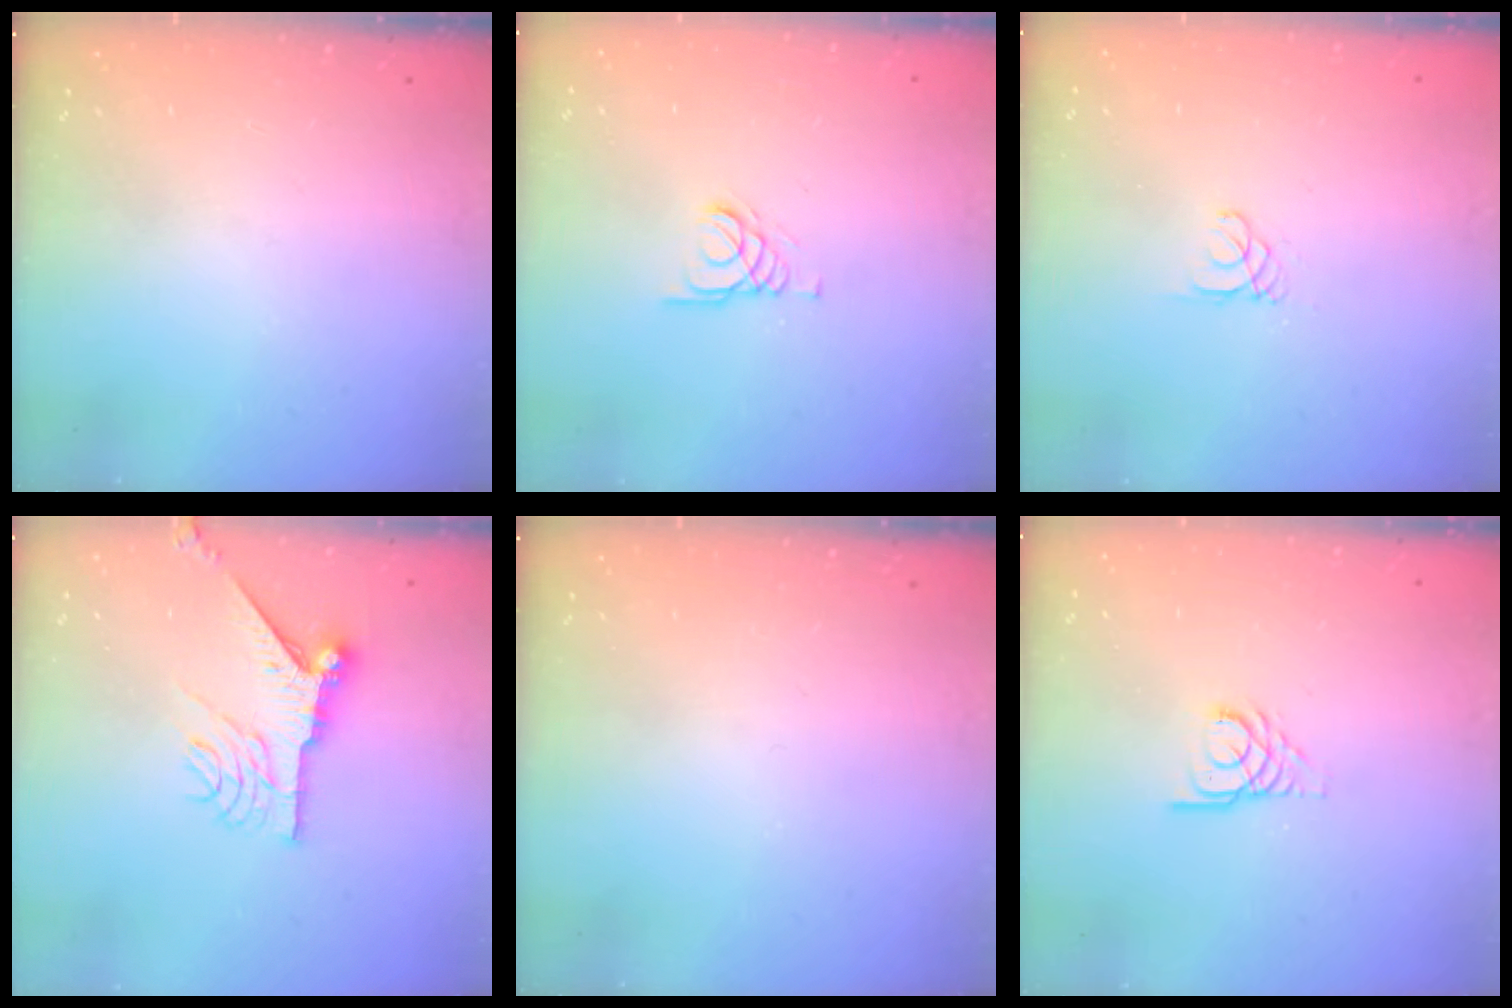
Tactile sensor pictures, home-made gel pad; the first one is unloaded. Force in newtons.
{"total": 1.4, "press": 1.3, "slide": 0.2}
{"total": 0.8, "press": 0.8, "slide": 0.1}
{"total": 10.1, "press": 10.1, "slide": 0.3}
{"total": 0.0}
{"total": 4.1, "press": 4.1, "slide": 0.2}